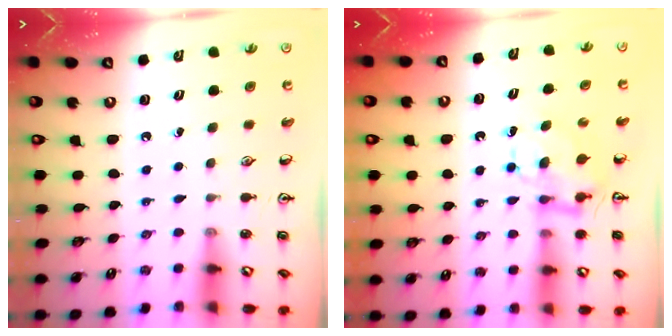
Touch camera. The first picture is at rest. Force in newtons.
{"total": 6.6, "press": 6.6, "slide": 0.3}